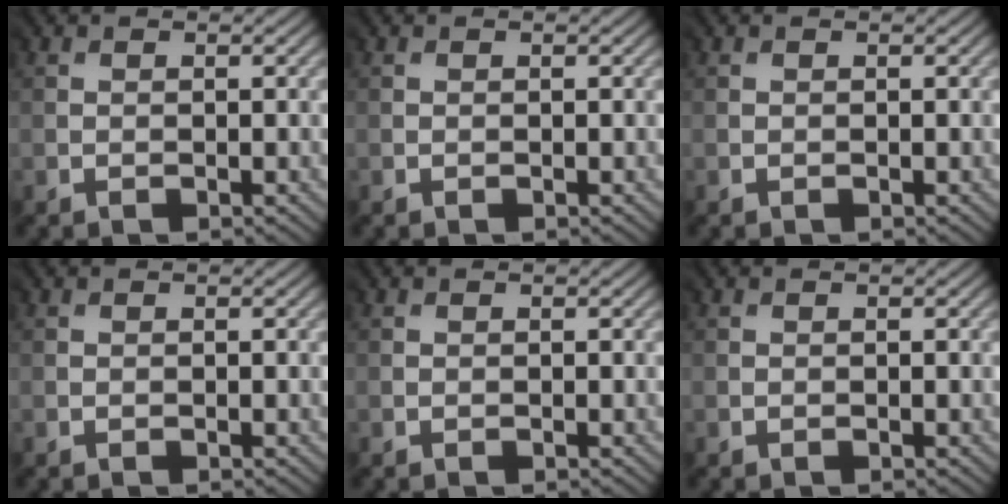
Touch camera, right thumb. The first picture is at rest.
{"total": 0.0}
{"total": 0.0}
{"total": 0.0}
{"total": 0.0}
{"total": 0.0}